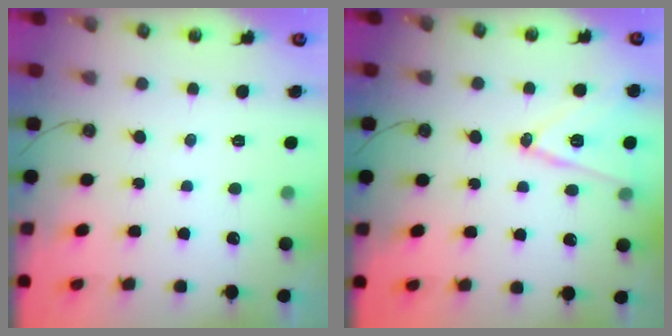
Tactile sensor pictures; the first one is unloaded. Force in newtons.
{"total": 13.6, "press": 13.2, "slide": 3.3}